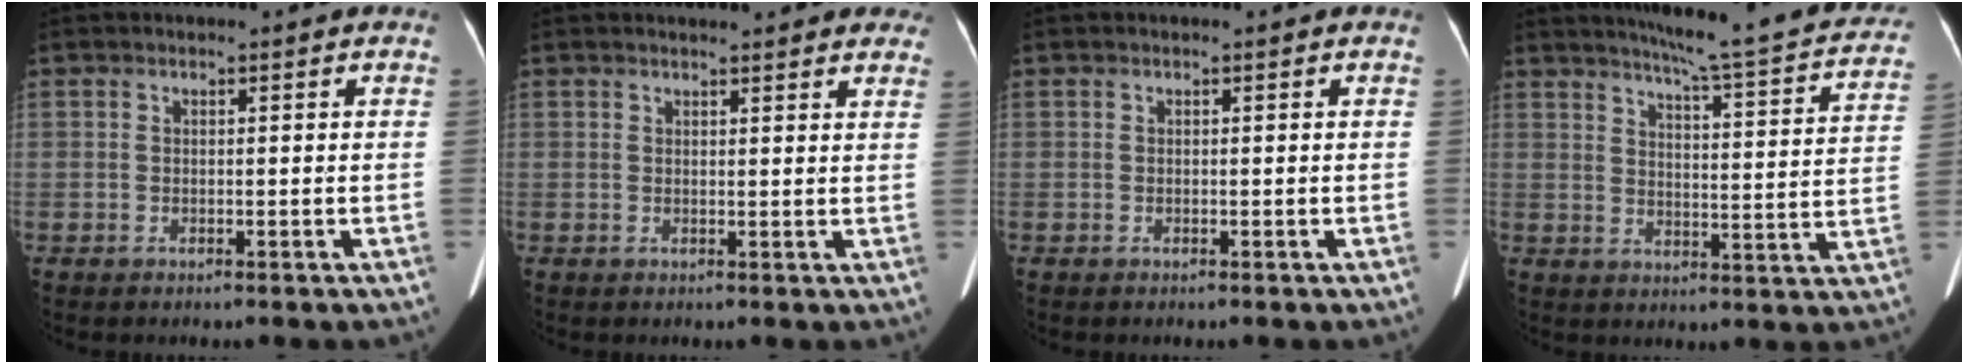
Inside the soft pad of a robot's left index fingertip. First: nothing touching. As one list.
[{"total": 11.5, "force": [10.5, 2.6, 4.1], "torque": [-0.026, 0.013, 0.106]}, {"total": 0.0}, {"total": 22.1, "force": [19.5, 1.6, 10.4], "torque": [-0.138, -0.044, 0.229]}]